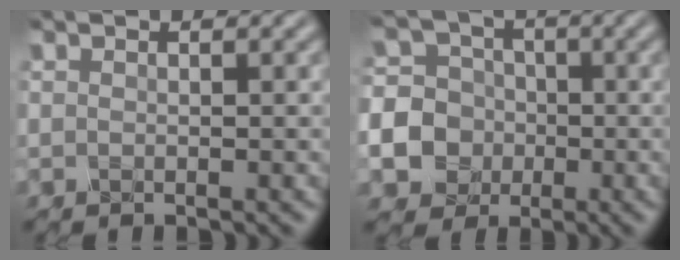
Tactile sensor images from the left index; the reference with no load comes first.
{"total": 15.9, "force": [-4.6, 14.9, 3.0], "torque": [-0.116, -0.032, -0.110]}